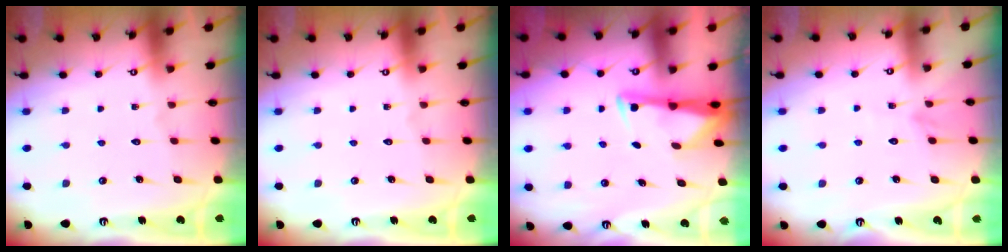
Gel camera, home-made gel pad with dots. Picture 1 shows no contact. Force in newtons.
{"total": 0.0}
{"total": 3.1, "press": 3.1, "slide": 0.4}
{"total": 1.7, "press": 1.7, "slide": 0.2}